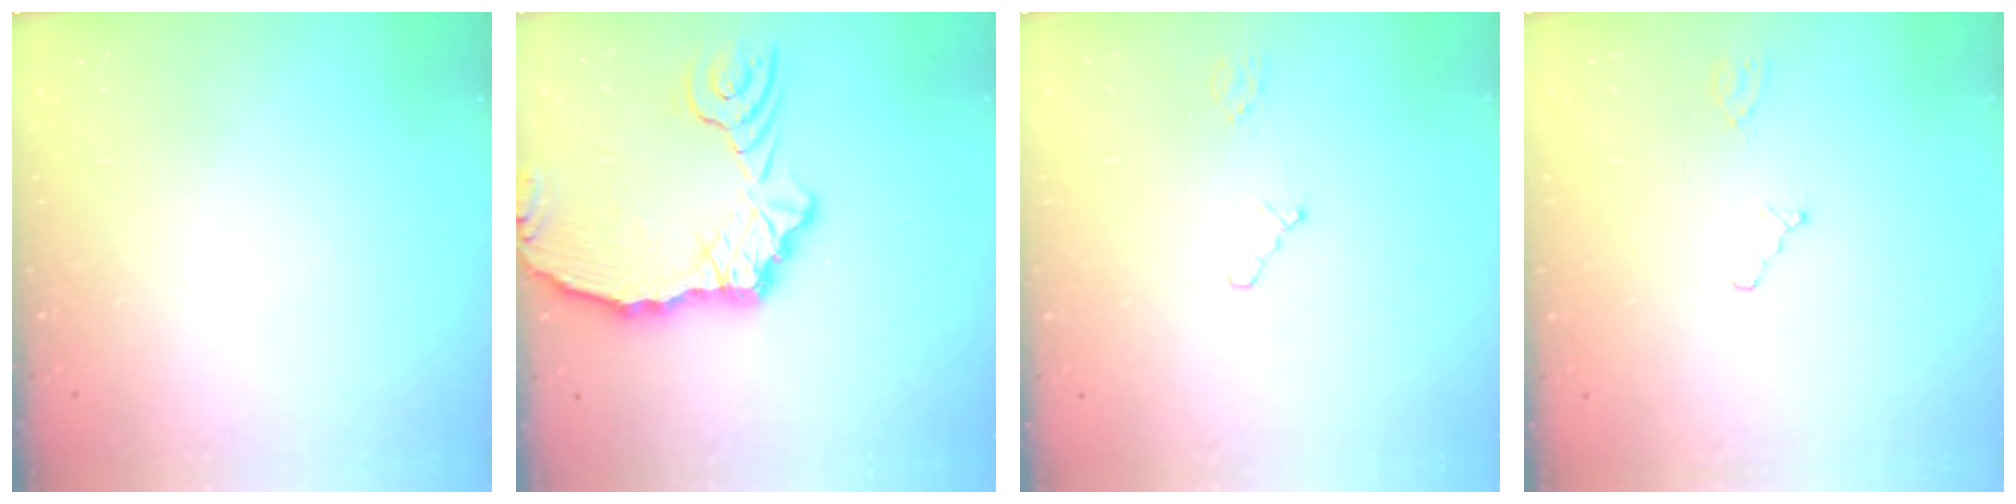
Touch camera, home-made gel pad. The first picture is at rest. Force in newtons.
{"total": 15.1, "press": 15.0, "slide": 2.1}
{"total": 1.0, "press": 1.0, "slide": 0.2}
{"total": 0.7, "press": 0.7, "slide": 0.2}